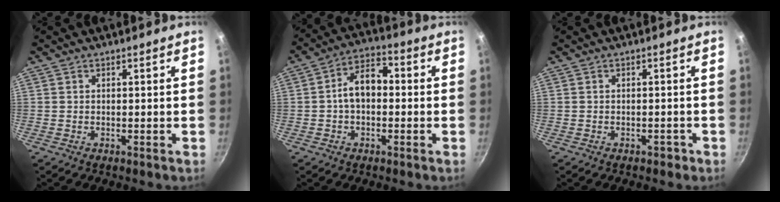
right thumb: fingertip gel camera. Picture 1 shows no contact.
{"total": 8.4, "force": [-0.3, 5.4, 6.4], "torque": [-0.078, 0.033, -0.016]}
{"total": 1.2, "force": [-0.8, 0.8, 0.5], "torque": [0.004, 0.017, 0.000]}